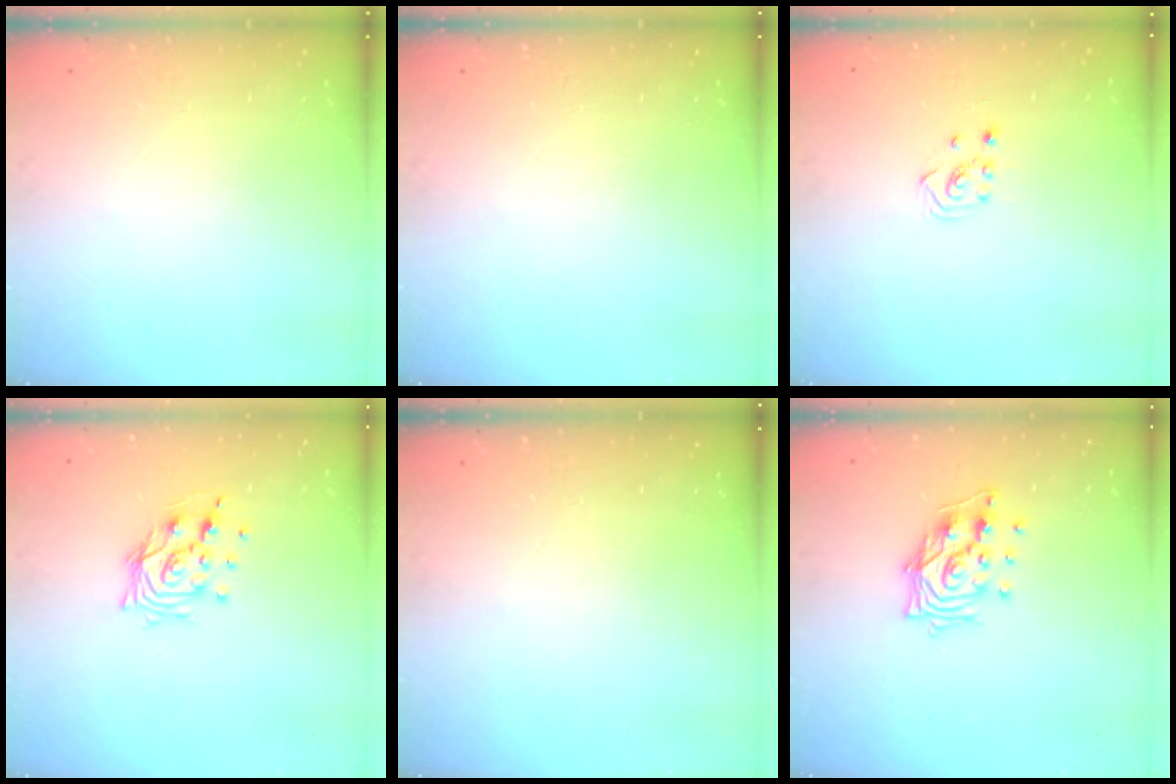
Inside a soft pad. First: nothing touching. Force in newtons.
{"total": 0.0}
{"total": 2.5, "press": 2.4, "slide": 0.8}
{"total": 10.6, "press": 10.5, "slide": 1.0}
{"total": 0.0}
{"total": 13.1, "press": 13.0, "slide": 1.2}